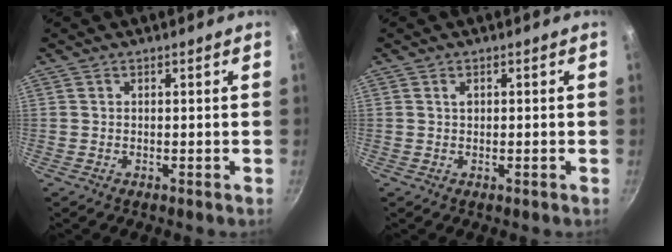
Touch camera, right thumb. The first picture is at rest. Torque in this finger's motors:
{"motor_torque": [-0.13, 1.01, 0.28, 0.49, 0.08]}